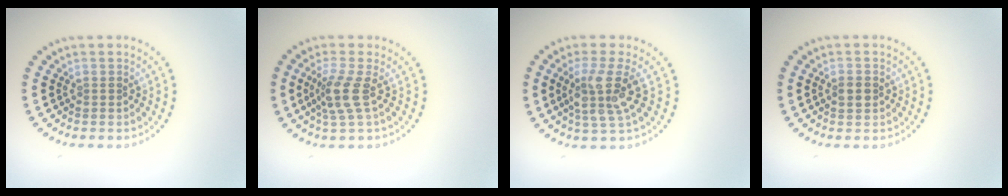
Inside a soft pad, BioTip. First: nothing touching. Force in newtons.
{"total": 2.9, "press": 2.2, "slide": 1.8}
{"total": 3.8, "press": 3.0, "slide": 2.3}
{"total": 1.8, "press": 1.8, "slide": 0.0}